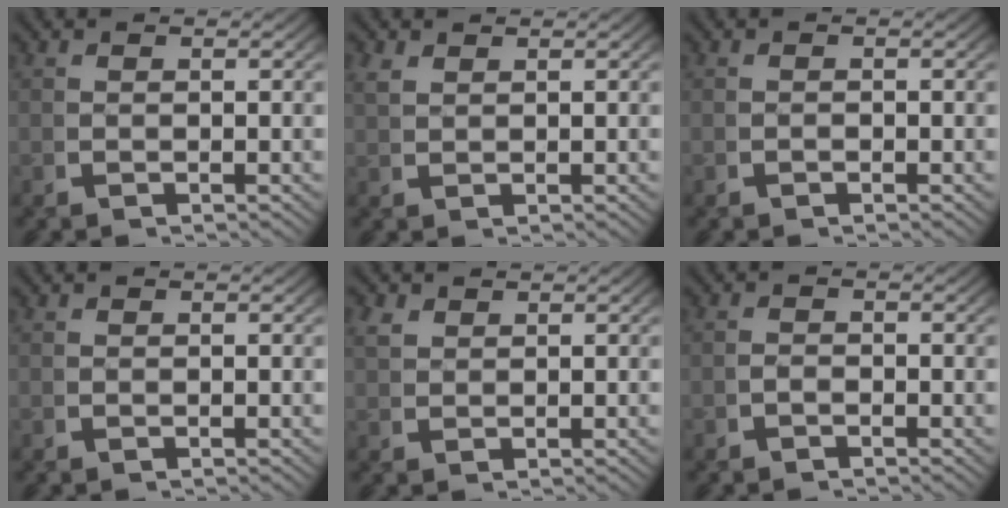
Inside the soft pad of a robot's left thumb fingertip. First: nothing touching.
{"total": 1.4, "force": [1.3, 0.3, 0.4], "torque": [-0.007, 0.004, 0.034]}
{"total": 0.0}
{"total": 0.0}
{"total": 1.6, "force": [1.4, 0.6, 0.4], "torque": [-0.009, 0.003, 0.035]}
{"total": 0.8, "force": [-0.8, 0.2, 0.1], "torque": [-0.003, -0.005, -0.014]}